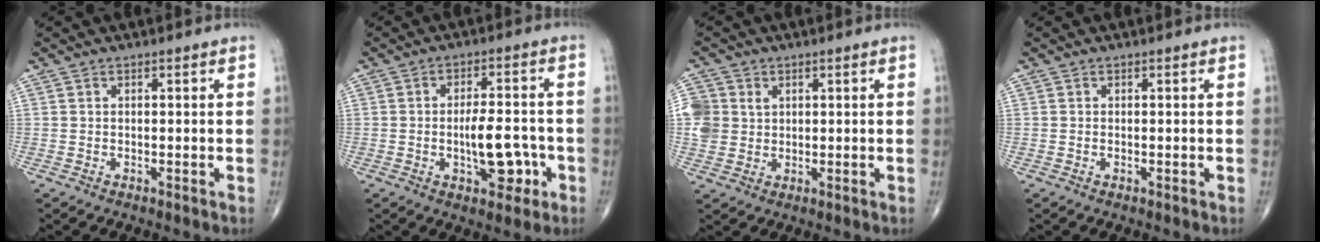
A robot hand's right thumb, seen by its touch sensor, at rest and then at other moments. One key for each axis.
{"total": 8.7, "fx": -2.3, "fy": 4.1, "fz": 7.3, "tx": -0.091, "ty": 0.021, "tz": -0.029}
{"total": 7.3, "fx": 1.7, "fy": 6.6, "fz": 2.6, "tx": -0.050, "ty": 0.004, "tz": 0.035}
{"total": 0.0}